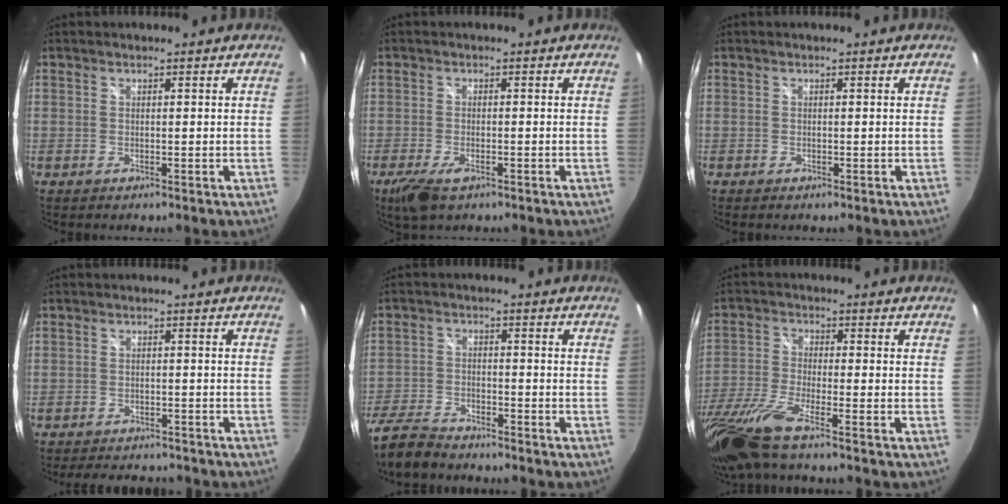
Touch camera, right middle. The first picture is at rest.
{"total": 5.6, "force": [-3.5, 2.1, 3.9], "torque": [-0.094, -0.020, -0.064]}
{"total": 0.0}
{"total": 8.0, "force": [-7.0, 3.0, 2.6], "torque": [-0.061, 0.006, -0.095]}
{"total": 9.5, "force": [-8.0, 3.2, 3.8], "torque": [-0.106, -0.016, -0.152]}
{"total": 12.2, "force": [-9.2, 0.5, 8.0], "torque": [-0.182, -0.043, -0.180]}